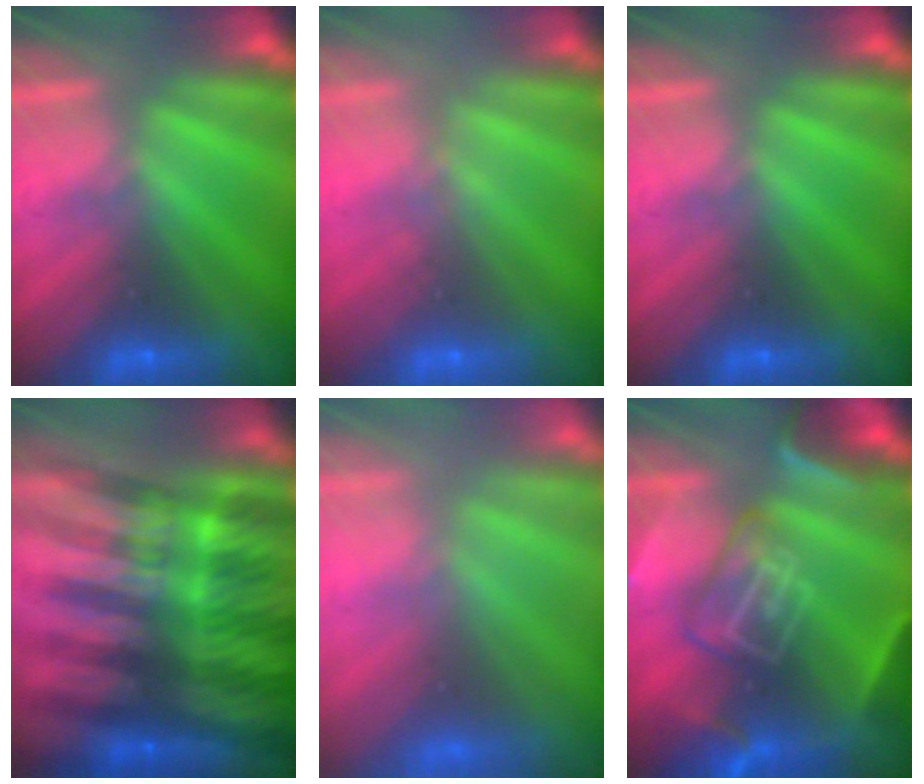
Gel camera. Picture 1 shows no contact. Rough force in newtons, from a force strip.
{"total": 1.7}
{"total": 0.0}
{"total": 6.0}
{"total": 8.6}
{"total": 7.8}